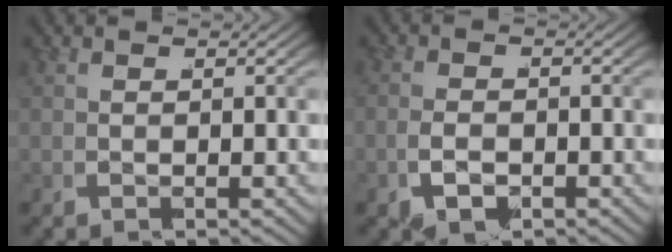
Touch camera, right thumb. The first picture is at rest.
{"total": 2.8, "force": [-1.9, 1.7, 1.2], "torque": [-0.036, -0.010, -0.033]}